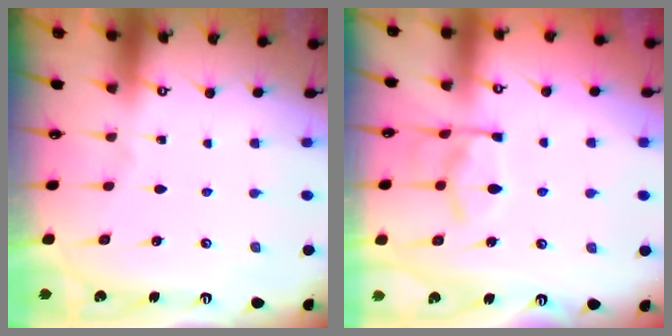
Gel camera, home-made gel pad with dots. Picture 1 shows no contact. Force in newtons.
{"total": 9.8, "press": 9.8, "slide": 0.5}